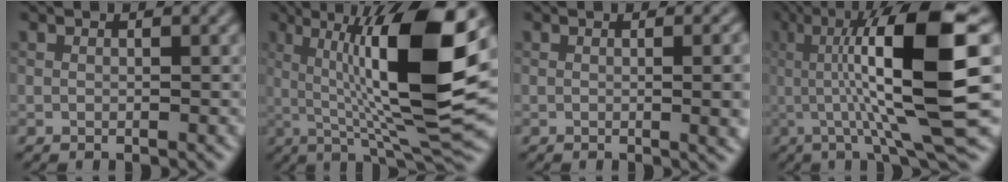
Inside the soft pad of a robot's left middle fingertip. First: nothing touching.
{"total": 12.9, "force": [1.8, 2.5, 12.5], "torque": [-0.199, 0.006, 0.040]}
{"total": 5.3, "force": [0.2, 2.3, 4.8], "torque": [-0.018, 0.020, 0.008]}
{"total": 12.2, "force": [0.4, 1.9, 12.0], "torque": [-0.189, 0.011, 0.022]}